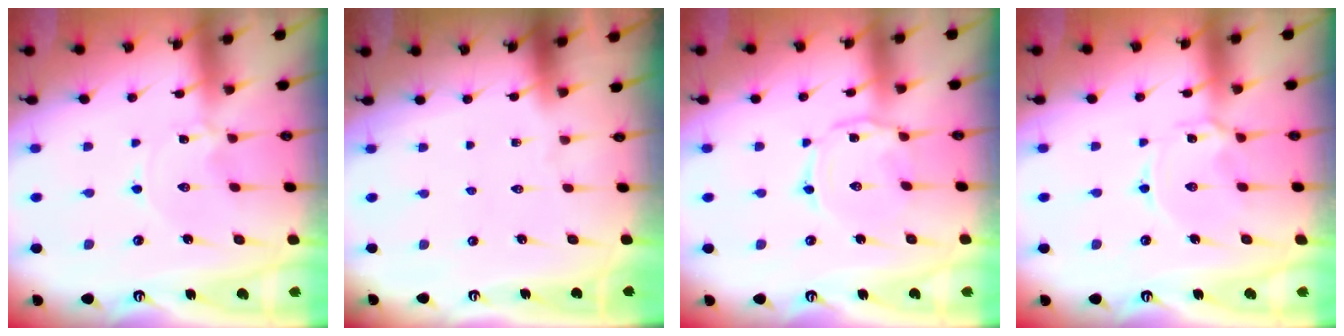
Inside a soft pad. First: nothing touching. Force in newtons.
{"total": 0.0}
{"total": 3.0, "press": 2.9, "slide": 0.4}
{"total": 2.5, "press": 2.4, "slide": 0.4}